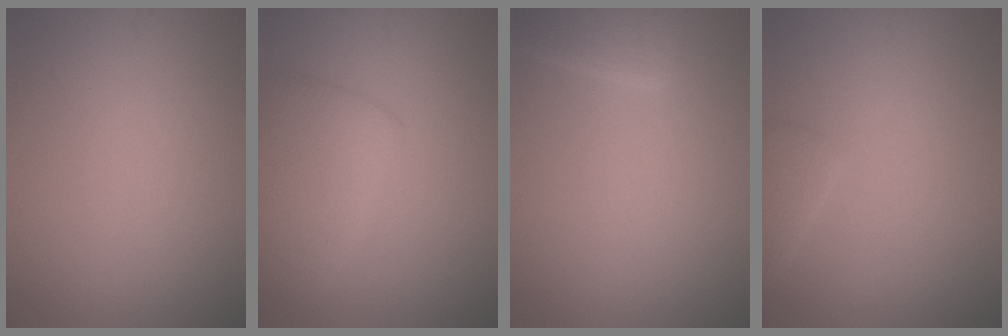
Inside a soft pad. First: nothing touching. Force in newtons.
{"total": 4.9, "press": 4.9, "slide": 0.2}
{"total": 2.4, "press": 2.4, "slide": 0.2}
{"total": 1.7, "press": 1.7, "slide": 0.1}